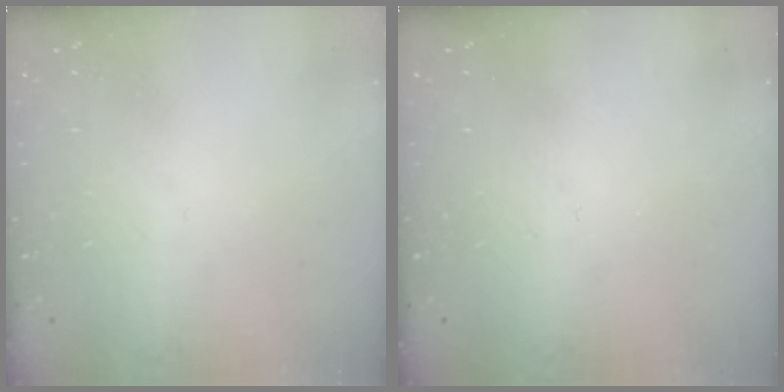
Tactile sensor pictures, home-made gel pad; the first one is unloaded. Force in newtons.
{"total": 0.0}